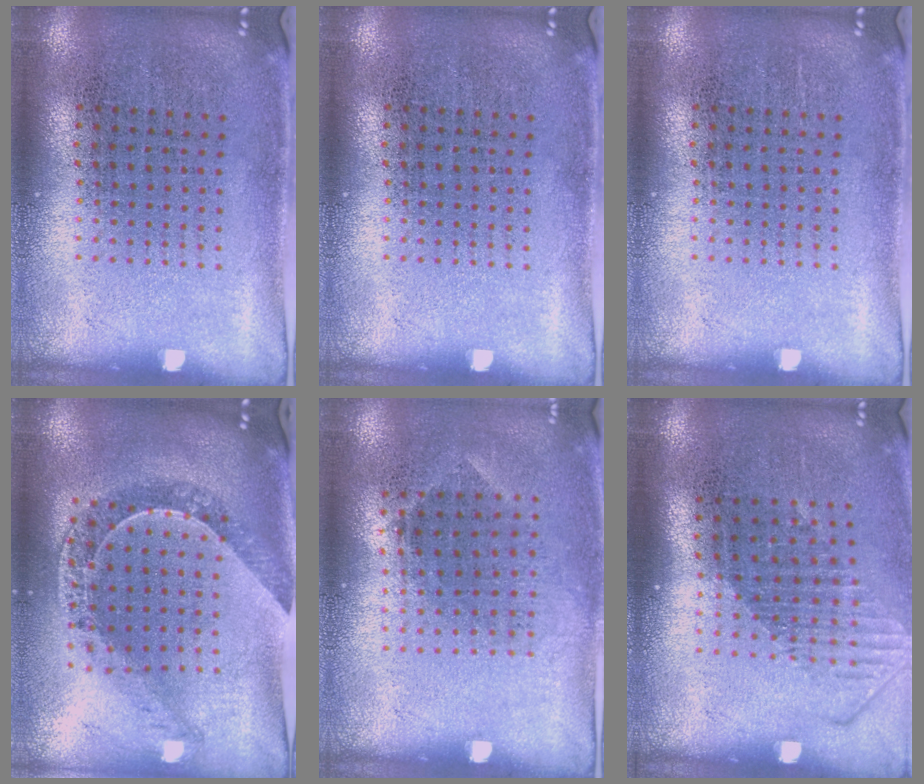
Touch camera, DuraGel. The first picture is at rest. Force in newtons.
{"total": 0.0}
{"total": 0.0}
{"total": 1.0, "press": 1.0, "slide": 0.2}
{"total": 0.8, "press": 0.7, "slide": 0.5}
{"total": 1.5, "press": 1.2, "slide": 1.0}